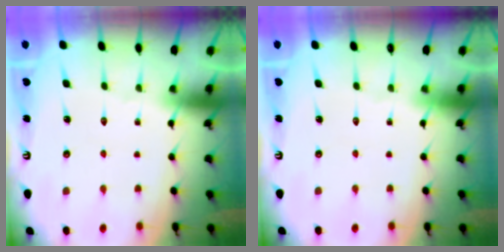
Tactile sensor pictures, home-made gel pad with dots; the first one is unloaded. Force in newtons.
{"total": 0.0}